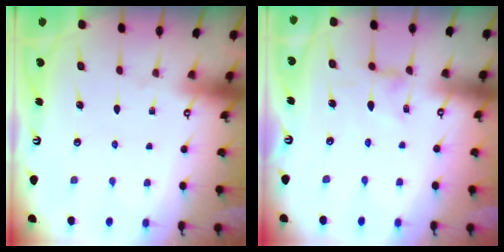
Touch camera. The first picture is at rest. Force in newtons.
{"total": 1.1, "press": 1.1, "slide": 0.1}